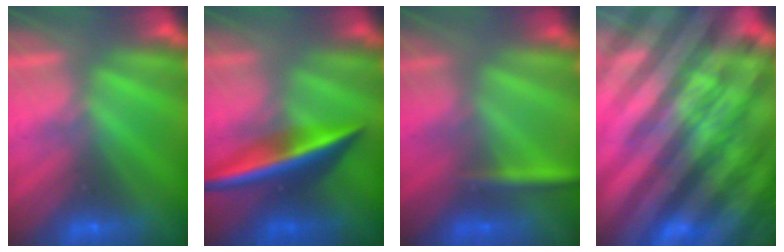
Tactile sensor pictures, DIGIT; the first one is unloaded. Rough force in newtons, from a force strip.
{"total": 2.5}
{"total": 2.9}
{"total": 7.8}